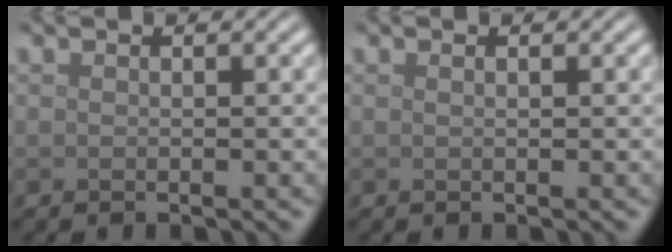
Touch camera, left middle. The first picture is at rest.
{"total": 0.6, "force": [0.3, 0.2, 0.5], "torque": [-0.007, 0.002, 0.001]}